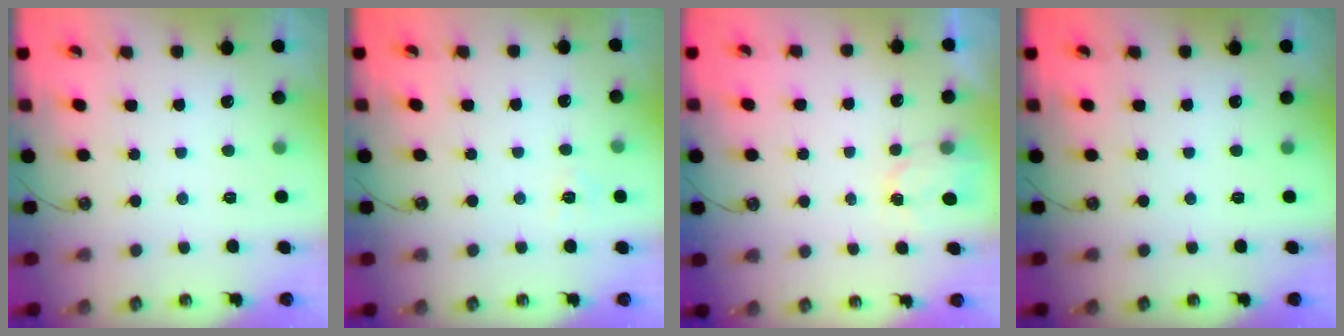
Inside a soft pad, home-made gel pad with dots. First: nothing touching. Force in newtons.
{"total": 6.6, "press": 6.5, "slide": 0.6}
{"total": 2.4, "press": 2.4, "slide": 0.3}
{"total": 0.0}